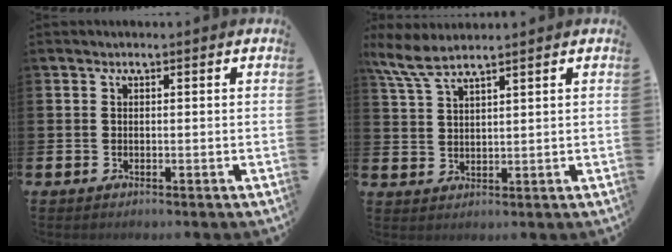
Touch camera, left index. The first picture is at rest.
{"total": 5.4, "force": [4.8, 0.5, 2.5], "torque": [-0.062, -0.016, 0.086]}